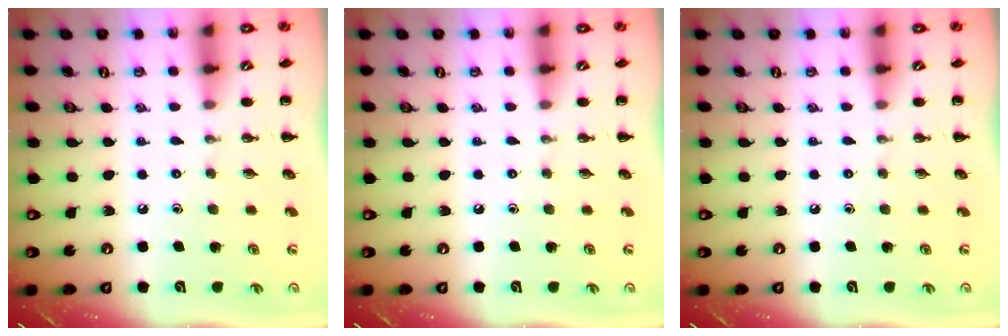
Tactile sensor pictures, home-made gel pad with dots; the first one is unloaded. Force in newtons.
{"total": 0.0}
{"total": 0.0}